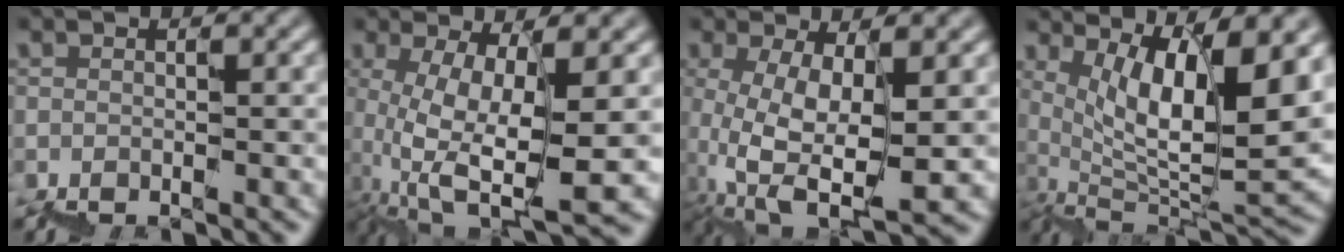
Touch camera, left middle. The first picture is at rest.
{"total": 7.9, "force": [3.2, 1.9, 7.0], "torque": [-0.128, -0.010, 0.073]}
{"total": 6.8, "force": [3.1, 2.1, 5.6], "torque": [-0.113, -0.004, 0.068]}
{"total": 9.7, "force": [5.5, 2.3, 7.6], "torque": [-0.116, -0.005, 0.108]}